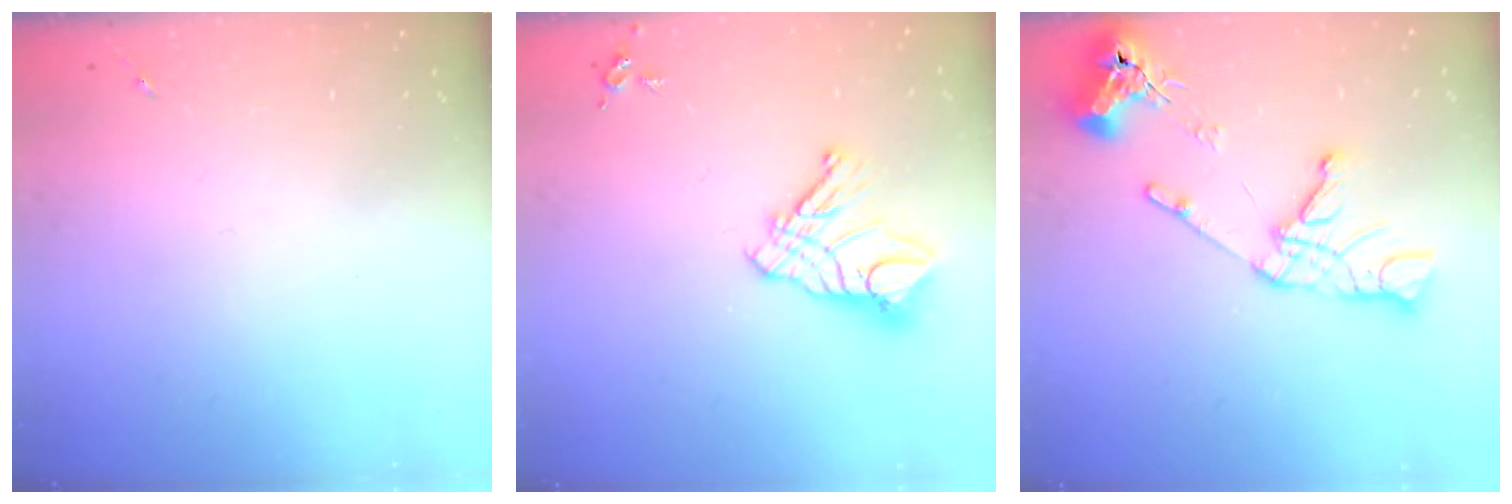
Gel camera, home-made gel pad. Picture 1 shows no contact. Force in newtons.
{"total": 12.0, "press": 11.9, "slide": 1.1}
{"total": 14.1, "press": 14.0, "slide": 1.6}